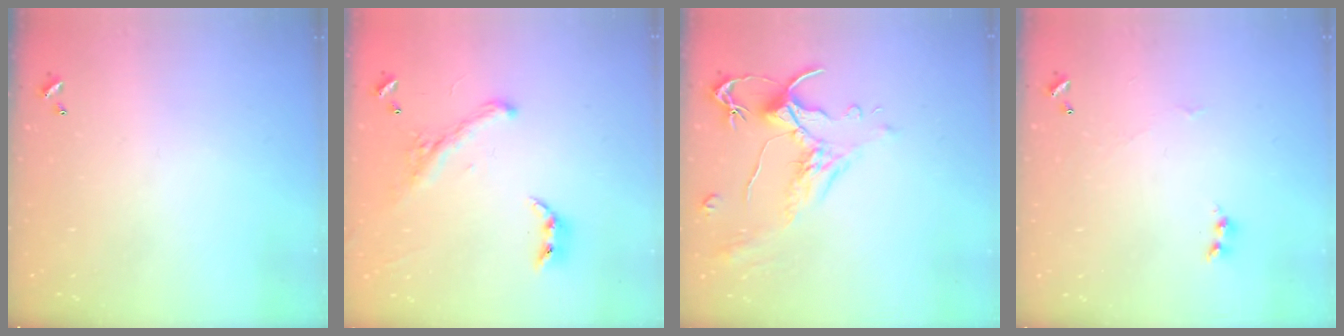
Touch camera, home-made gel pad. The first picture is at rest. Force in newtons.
{"total": 2.6, "press": 2.3, "slide": 1.3}
{"total": 1.6, "press": 1.1, "slide": 1.1}
{"total": 1.6, "press": 1.6, "slide": 0.2}